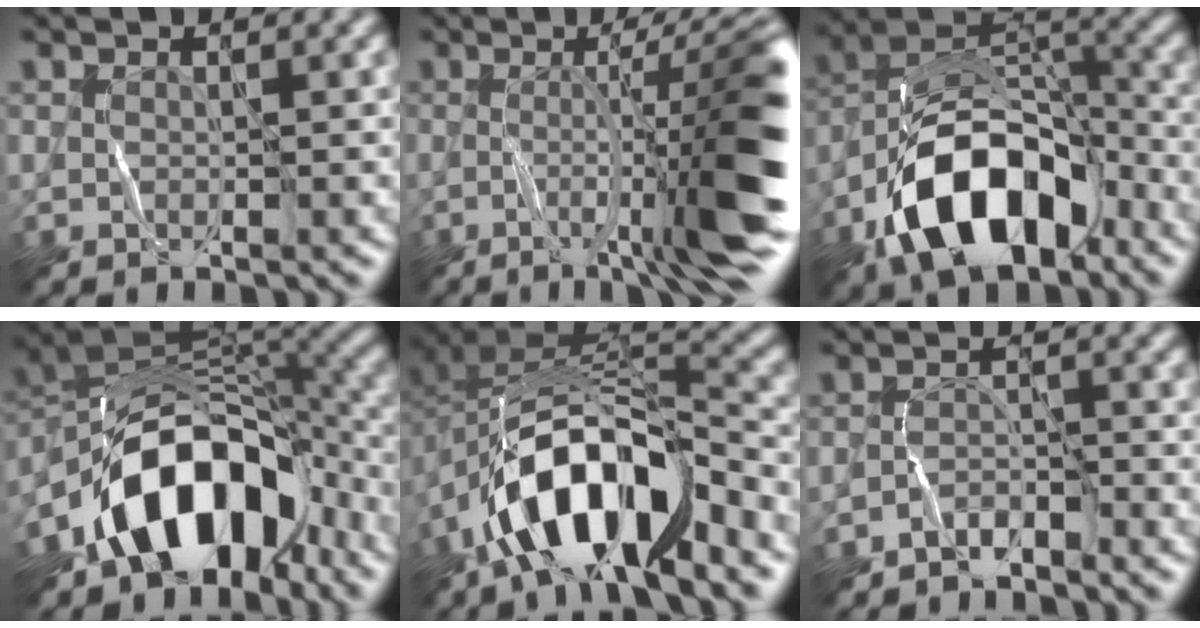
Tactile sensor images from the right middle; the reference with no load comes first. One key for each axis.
{"total": 12.9, "fx": -2.0, "fy": 2.2, "fz": 12.5, "tx": -0.162, "ty": 0.010, "tz": -0.029}
{"total": 11.6, "fx": -6.5, "fy": 6.0, "fz": 7.6, "tx": -0.137, "ty": 0.010, "tz": -0.122}
{"total": 12.1, "fx": -6.6, "fy": 7.2, "fz": 7.3, "tx": -0.103, "ty": 0.009, "tz": -0.121}
{"total": 12.0, "fx": -6.1, "fy": 5.0, "fz": 9.0, "tx": -0.161, "ty": 0.003, "tz": -0.112}
{"total": 2.2, "fx": -2.2, "fy": 0.4, "fz": 0.2, "tx": -0.004, "ty": 0.010, "tz": -0.045}